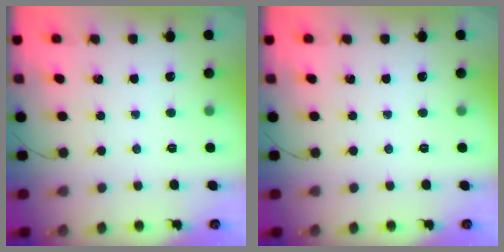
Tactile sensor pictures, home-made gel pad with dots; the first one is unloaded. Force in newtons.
{"total": 0.0}